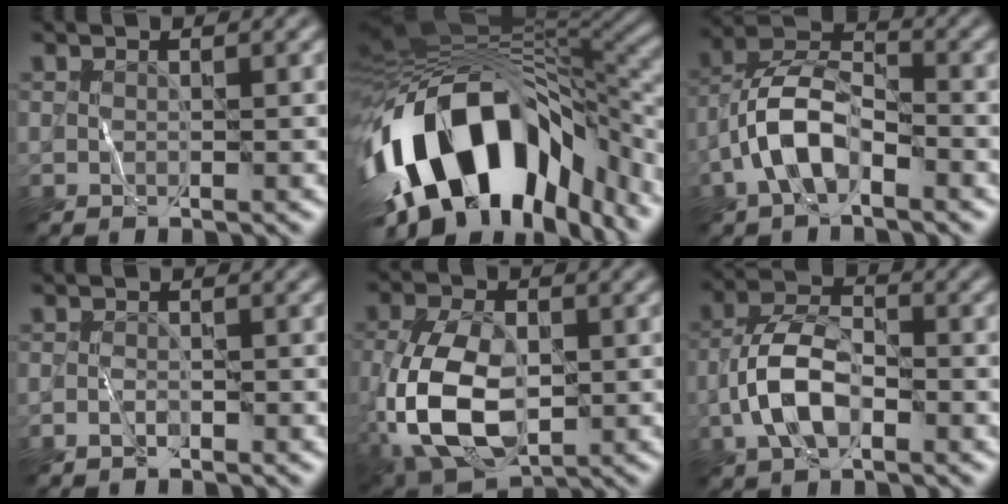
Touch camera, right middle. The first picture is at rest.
{"total": 17.0, "force": [-6.7, 9.3, 12.6], "torque": [-0.224, -0.021, -0.093]}
{"total": 6.0, "force": [-2.8, 2.9, 4.4], "torque": [-0.083, 0.014, -0.059]}
{"total": 0.9, "force": [-0.8, 0.3, 0.3], "torque": [-0.005, 0.004, -0.018]}
{"total": 10.6, "force": [-2.5, 6.1, 8.3], "torque": [-0.185, -0.011, -0.055]}
{"total": 5.7, "force": [-2.0, 2.9, 4.5], "torque": [-0.087, 0.010, -0.046]}